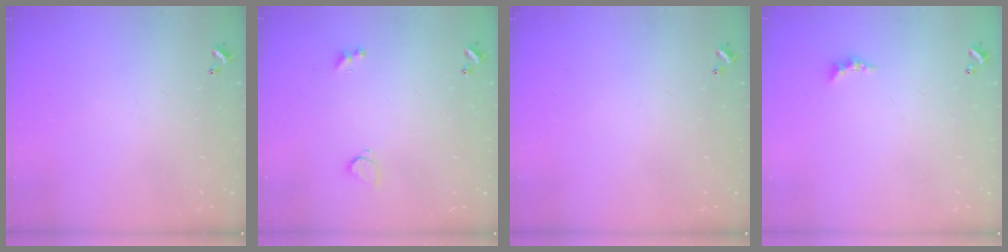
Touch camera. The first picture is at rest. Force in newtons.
{"total": 2.1, "press": 1.8, "slide": 1.2}
{"total": 0.0}
{"total": 2.2, "press": 2.2, "slide": 0.6}